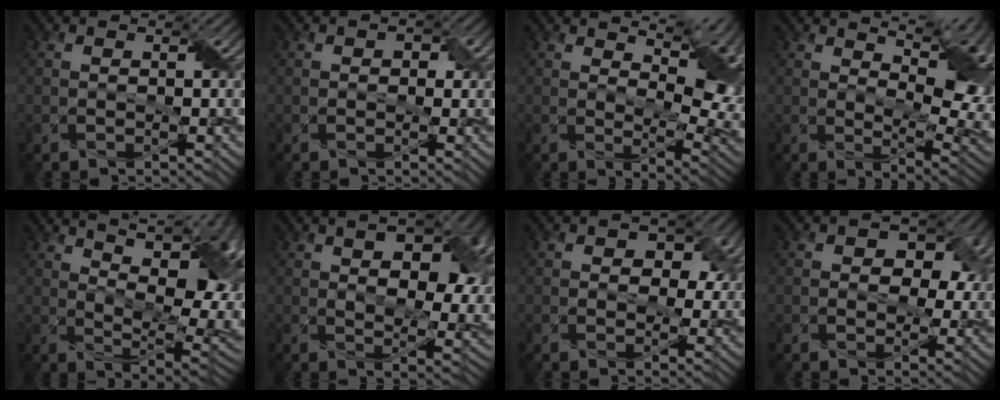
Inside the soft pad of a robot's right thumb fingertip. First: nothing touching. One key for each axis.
{"total": 1.8, "fx": 0.1, "fy": 1.4, "fz": 1.0, "tx": -0.014, "ty": -0.002, "tz": 0.001}
{"total": 11.0, "fx": 3.8, "fy": 5.4, "fz": 8.8, "tx": -0.107, "ty": 0.007, "tz": 0.065}
{"total": 12.2, "fx": 4.1, "fy": 5.9, "fz": 9.9, "tx": -0.135, "ty": 0.022, "tz": 0.074}
{"total": 16.7, "fx": 6.4, "fy": 7.1, "fz": 13.8, "tx": -0.197, "ty": 0.037, "tz": 0.103}
{"total": 12.9, "fx": 3.9, "fy": 7.1, "fz": 10.0, "tx": -0.129, "ty": 0.010, "tz": 0.058}
{"total": 6.1, "fx": 1.6, "fy": 4.5, "fz": 3.9, "tx": -0.051, "ty": -0.006, "tz": 0.014}
{"total": 8.1, "fx": 2.0, "fy": 5.7, "fz": 5.4, "tx": -0.062, "ty": -0.001, "tz": 0.023}